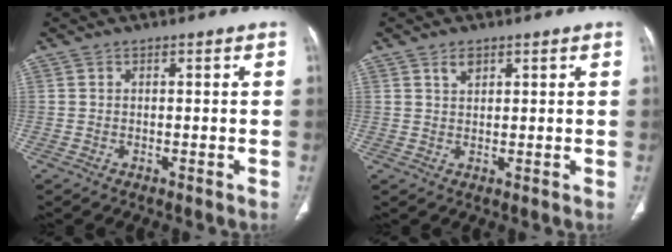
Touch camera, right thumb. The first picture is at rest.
{"total": 2.0, "force": [1.3, 1.1, 1.1], "torque": [-0.014, -0.007, 0.026]}